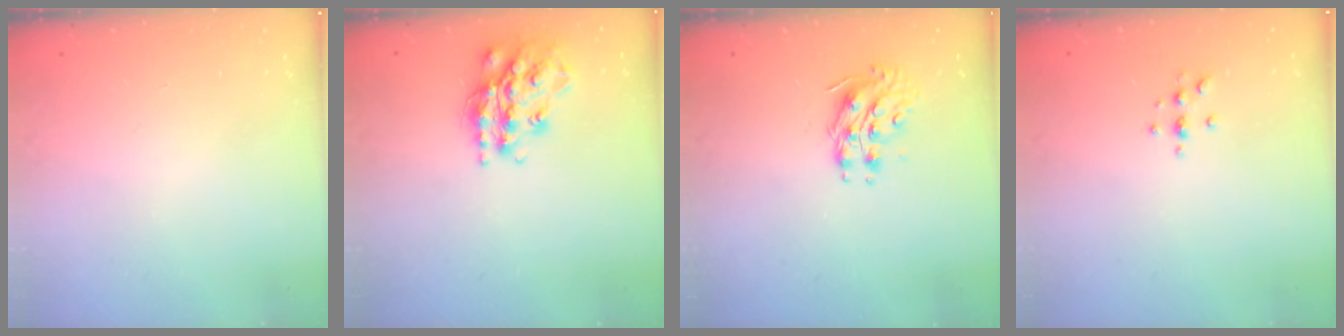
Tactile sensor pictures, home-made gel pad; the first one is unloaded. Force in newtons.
{"total": 17.8, "press": 17.8, "slide": 1.3}
{"total": 9.0, "press": 9.0, "slide": 0.1}
{"total": 2.9, "press": 2.9, "slide": 0.4}